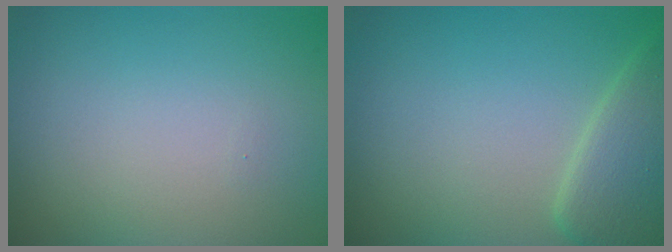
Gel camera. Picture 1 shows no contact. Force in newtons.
{"total": 4.4, "press": 4.4, "slide": 0.3}